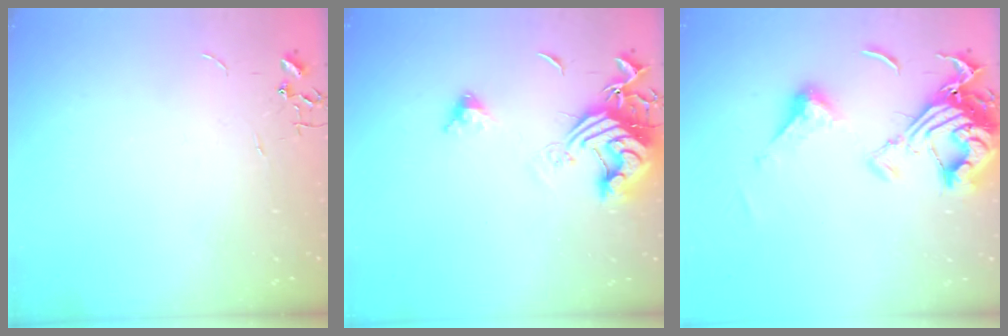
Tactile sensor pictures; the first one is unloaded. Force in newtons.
{"total": 14.6, "press": 14.5, "slide": 1.8}
{"total": 16.0, "press": 16.0, "slide": 1.0}